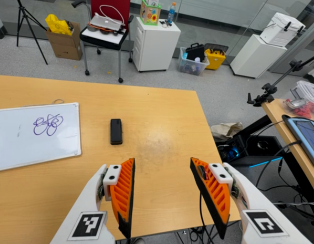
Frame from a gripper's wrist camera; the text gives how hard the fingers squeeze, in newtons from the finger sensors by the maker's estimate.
{"total": 0.0}